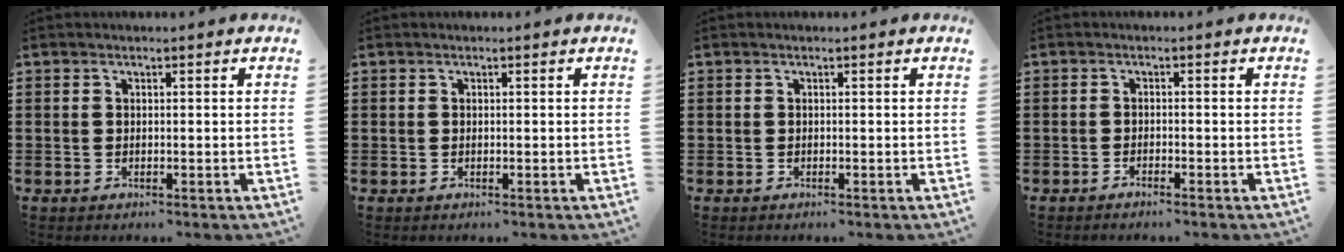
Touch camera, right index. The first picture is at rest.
{"total": 0.0}
{"total": 0.0}
{"total": 1.1, "force": [-1.1, -0.2, 0.1], "torque": [-0.003, -0.002, -0.020]}